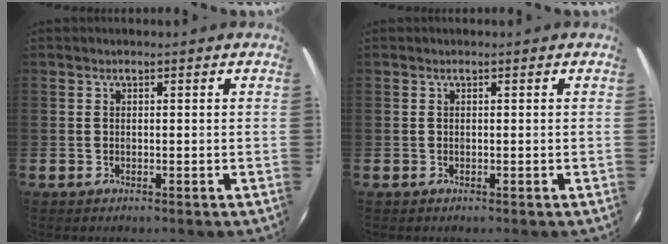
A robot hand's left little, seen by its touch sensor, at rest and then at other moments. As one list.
[{"total": 0.0}]